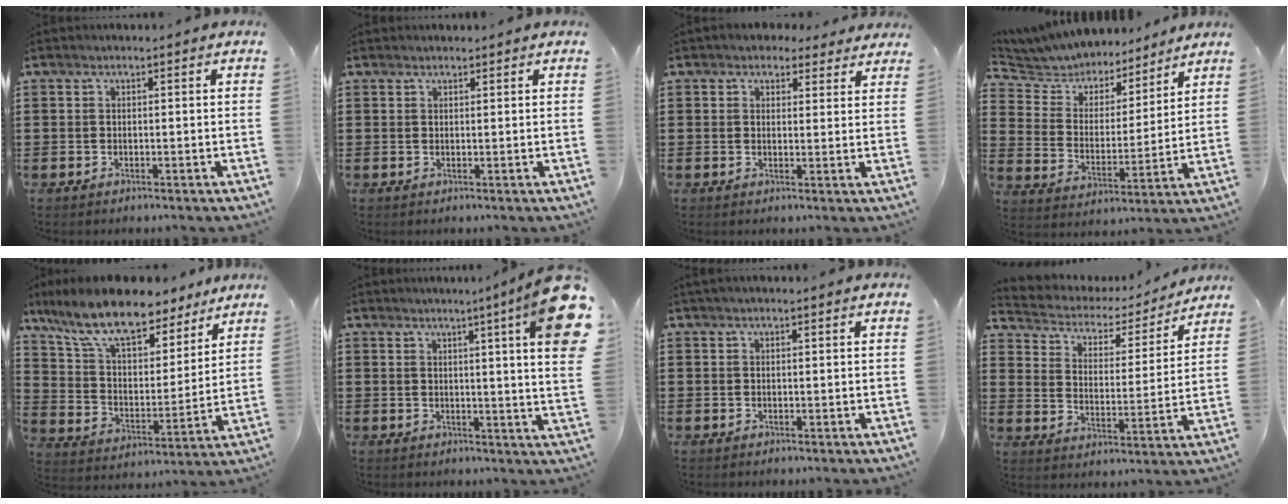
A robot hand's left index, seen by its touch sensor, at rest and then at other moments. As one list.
[{"total": 0.8, "force": [0.8, 0.2, 0.1], "torque": [-0.003, 0.000, 0.015]}, {"total": 2.9, "force": [2.4, 1.6, 0.5], "torque": [-0.012, 0.001, 0.043]}, {"total": 5.8, "force": [5.4, 1.9, 0.2], "torque": [-0.041, -0.037, 0.092]}, {"total": 12.5, "force": [10.3, 3.5, 6.2], "torque": [-0.155, -0.050, 0.184]}, {"total": 9.5, "force": [4.9, 0.0, 8.1], "torque": [-0.124, -0.033, 0.076]}, {"total": 0.5, "force": [0.3, 0.2, 0.4], "torque": [-0.008, 0.004, 0.005]}, {"total": 3.0, "force": [2.6, 1.4, 0.5], "torque": [-0.032, -0.021, 0.034]}]